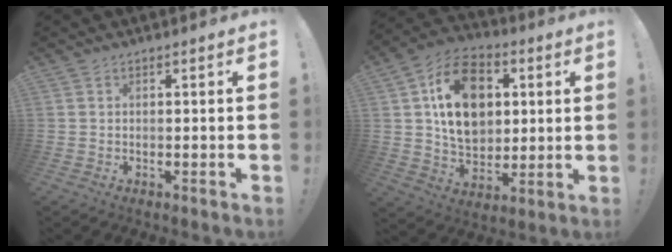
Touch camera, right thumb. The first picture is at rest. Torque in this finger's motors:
{"motor_torque": [0.04, 1.09, 0.19, 0.10, 0.15]}